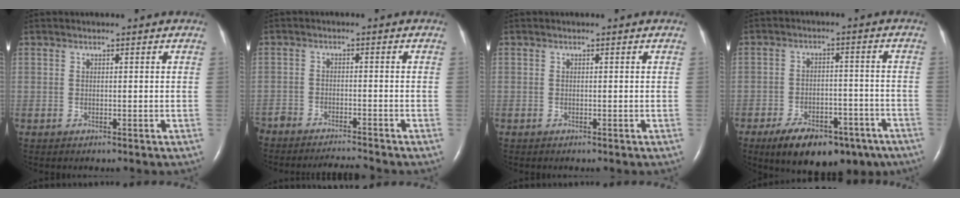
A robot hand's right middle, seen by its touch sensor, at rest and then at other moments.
{"total": 6.8, "force": [-6.7, 0.4, 1.5], "torque": [-0.020, -0.006, -0.109]}
{"total": 0.0}
{"total": 14.4, "force": [-9.8, 6.7, 8.1], "torque": [-0.116, 0.004, -0.143]}